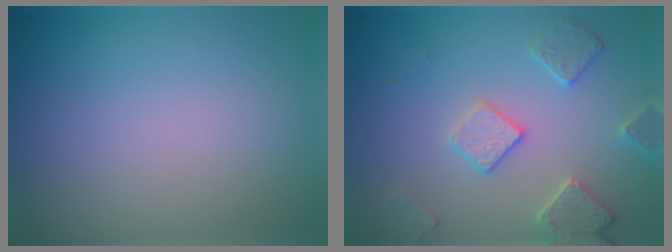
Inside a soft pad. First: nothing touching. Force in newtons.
{"total": 3.2, "press": 3.1, "slide": 0.8}